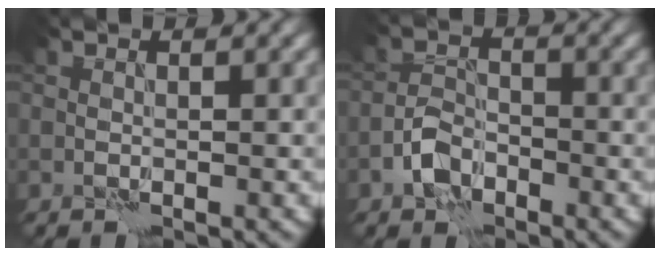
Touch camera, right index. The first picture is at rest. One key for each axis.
{"total": 2.9, "fx": -1.8, "fy": 1.7, "fz": 1.4, "tx": -0.022, "ty": 0.010, "tz": -0.041}